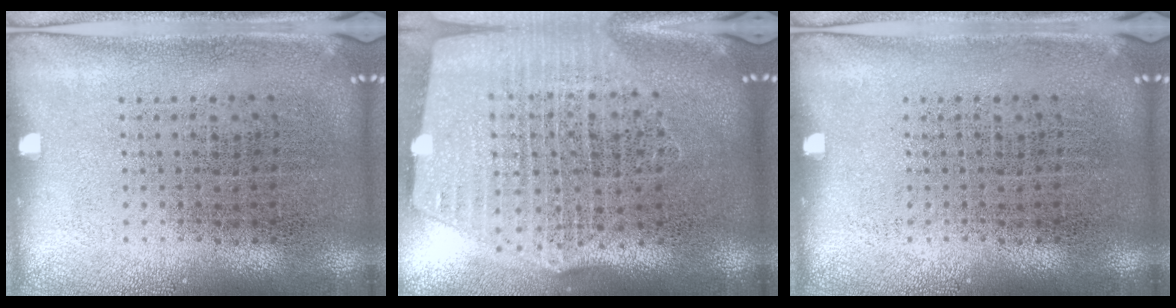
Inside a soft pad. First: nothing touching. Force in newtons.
{"total": 2.6, "press": 2.3, "slide": 1.3}
{"total": 0.0}